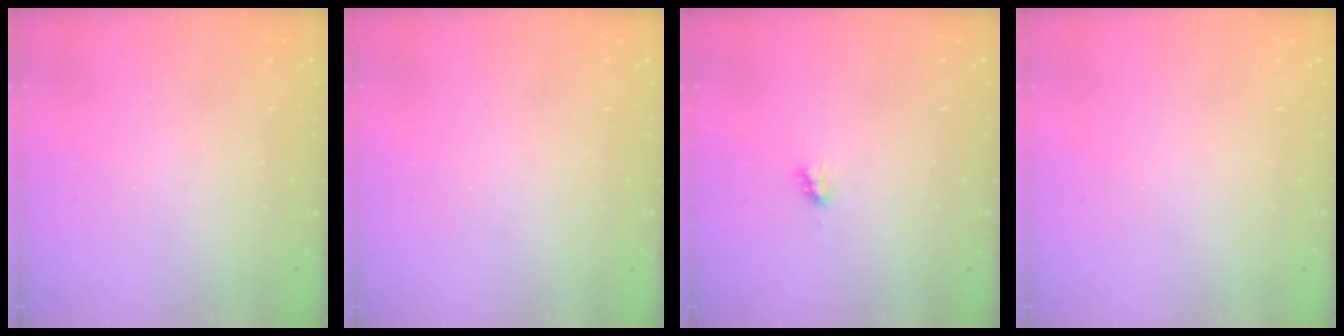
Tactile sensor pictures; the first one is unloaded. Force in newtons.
{"total": 0.0}
{"total": 2.7, "press": 2.7, "slide": 0.2}
{"total": 0.0}